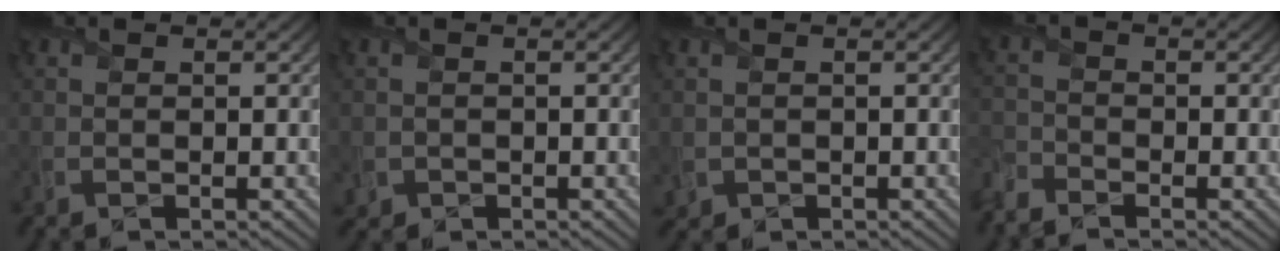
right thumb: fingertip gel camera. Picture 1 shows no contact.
{"total": 1.3, "force": [-0.6, 1.2, 0.0], "torque": [0.004, -0.007, -0.013]}
{"total": 1.2, "force": [-0.2, 1.2, 0.1], "torque": [-0.006, -0.009, -0.004]}
{"total": 3.5, "force": [-3.2, 1.1, 1.0], "torque": [-0.027, -0.013, -0.080]}